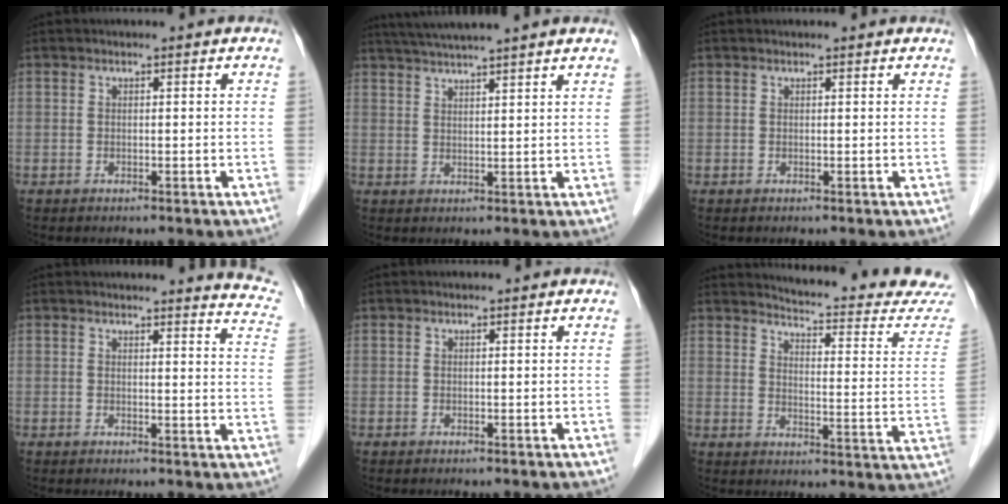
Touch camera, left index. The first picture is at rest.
{"total": 9.4, "force": [8.1, -0.8, 4.7], "torque": [-0.081, 0.028, 0.112]}
{"total": 1.1, "force": [1.0, 0.1, 0.2], "torque": [-0.011, 0.003, 0.006]}
{"total": 7.8, "force": [7.7, 0.4, 1.3], "torque": [0.005, -0.068, 0.049]}
{"total": 0.0}
{"total": 17.8, "force": [17.4, 0.2, 3.5], "torque": [-0.043, -0.123, 0.186]}